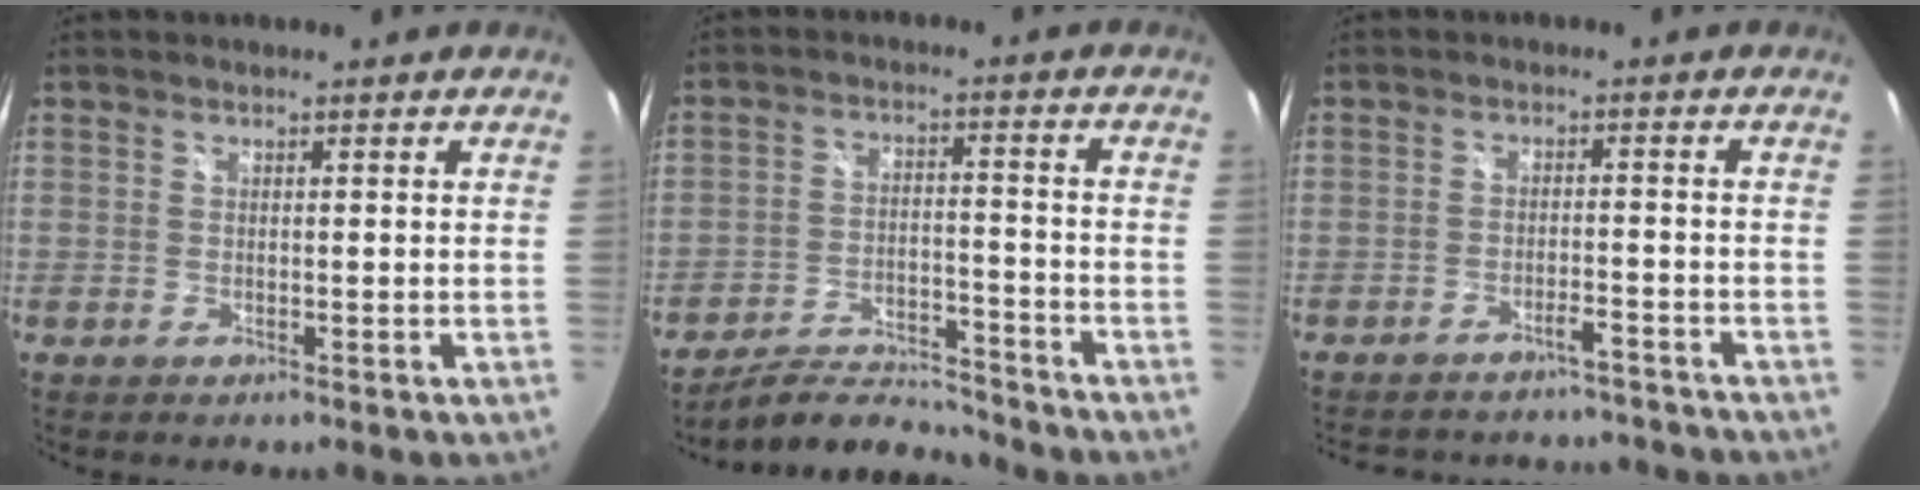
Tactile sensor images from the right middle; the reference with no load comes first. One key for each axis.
{"total": 9.8, "fx": -9.6, "fy": 1.1, "fz": 1.7, "tx": -0.051, "ty": 0.003, "tz": -0.160}
{"total": 13.2, "fx": -12.1, "fy": 3.6, "fz": 3.8, "tx": -0.088, "ty": 0.010, "tz": -0.153}